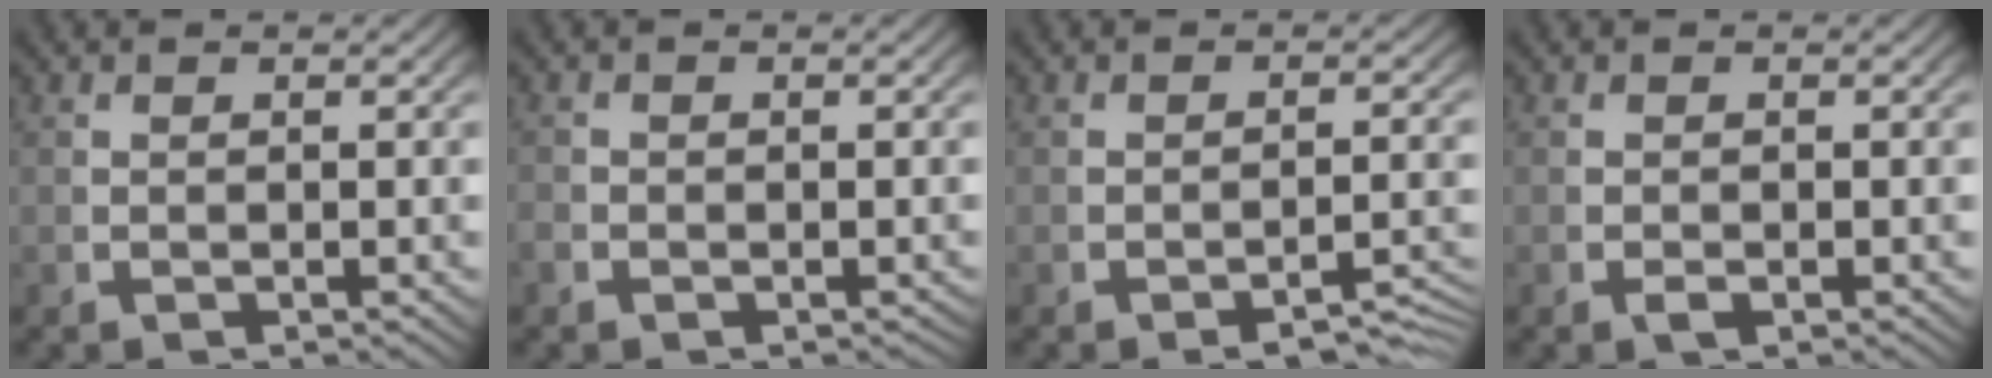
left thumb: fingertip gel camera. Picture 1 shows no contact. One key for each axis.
{"total": 1.1, "fx": -0.7, "fy": 0.8, "fz": 0.2, "tx": -0.011, "ty": -0.009, "tz": -0.011}
{"total": 4.0, "fx": -3.2, "fy": 1.1, "fz": 2.0, "tx": -0.024, "ty": 0.001, "tz": -0.050}
{"total": 0.8, "fx": -0.4, "fy": 0.4, "fz": 0.5, "tx": -0.012, "ty": -0.005, "tz": -0.005}